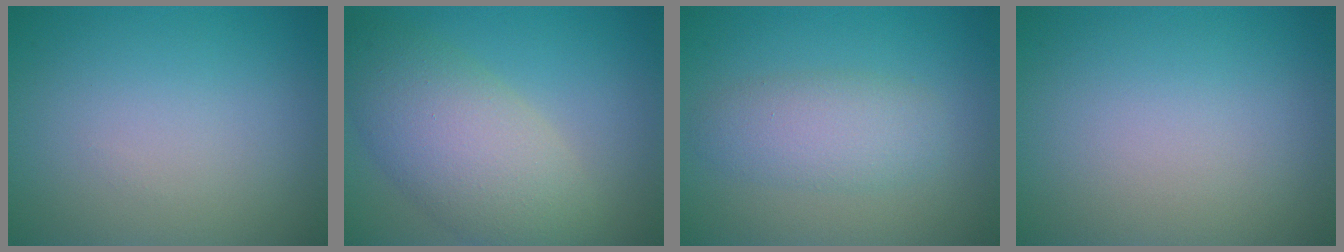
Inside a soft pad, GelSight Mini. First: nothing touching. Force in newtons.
{"total": 7.5, "press": 7.4, "slide": 0.6}
{"total": 3.5, "press": 3.5, "slide": 0.2}
{"total": 0.0}